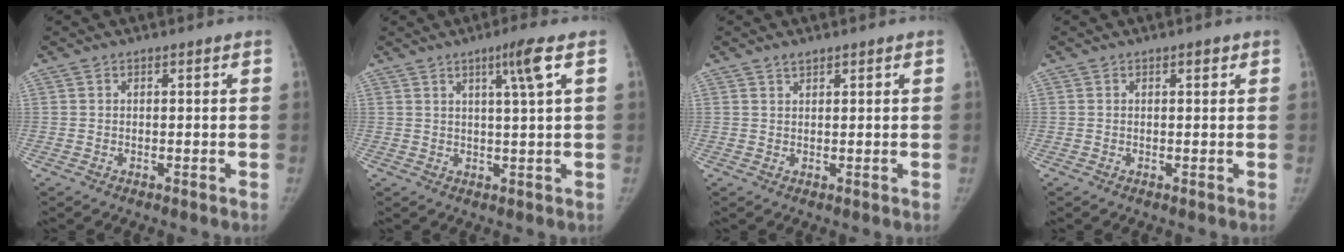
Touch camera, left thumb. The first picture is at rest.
{"total": 5.1, "force": [2.2, -0.8, 4.6], "torque": [-0.079, -0.009, 0.038]}
{"total": 1.2, "force": [1.0, 0.4, 0.5], "torque": [-0.002, -0.007, 0.018]}
{"total": 1.0, "force": [0.5, 0.4, 0.7], "torque": [-0.005, 0.000, 0.006]}